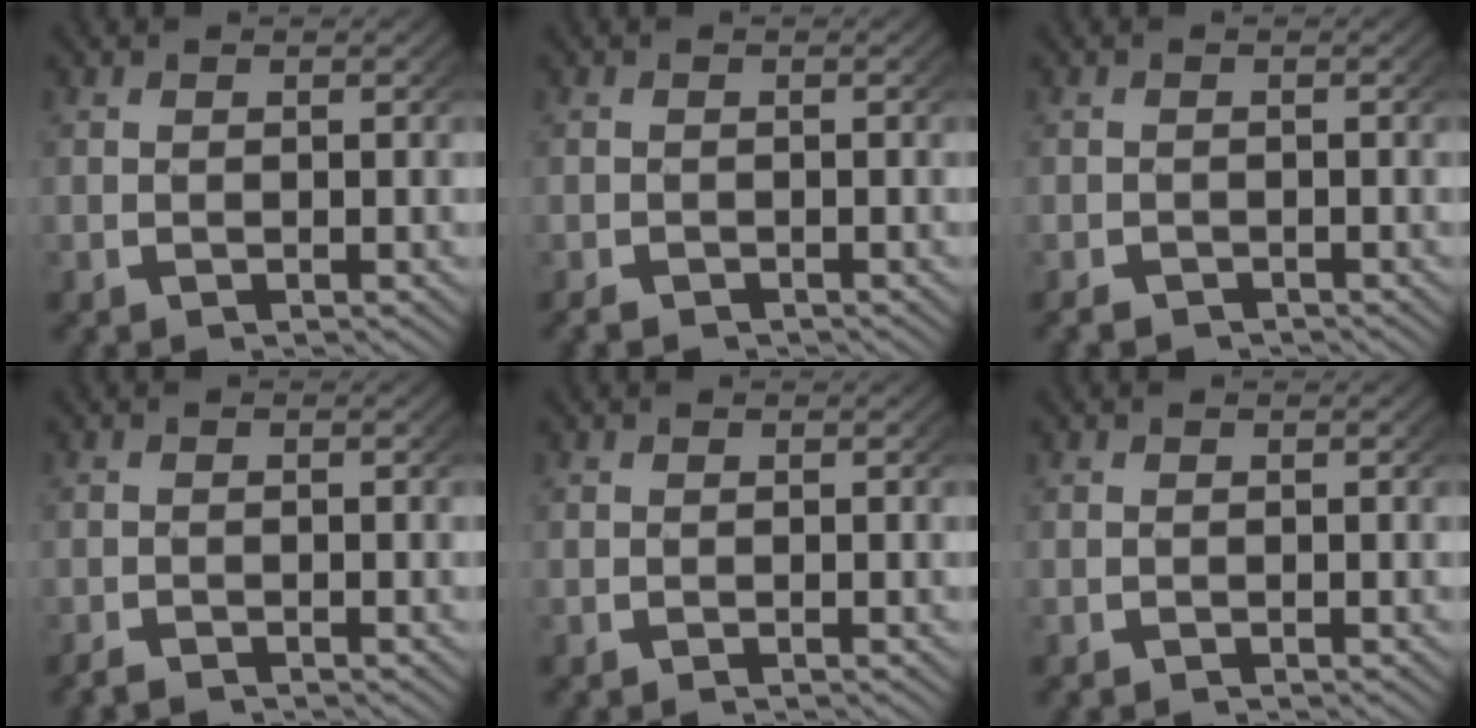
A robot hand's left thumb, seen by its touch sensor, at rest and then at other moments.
{"total": 1.2, "force": [-1.0, 0.5, 0.2], "torque": [-0.001, -0.010, -0.017]}
{"total": 1.6, "force": [-1.4, 0.6, 0.1], "torque": [0.000, -0.012, -0.023]}
{"total": 1.0, "force": [-0.9, 0.2, 0.1], "torque": [-0.002, -0.007, -0.020]}
{"total": 0.0}
{"total": 0.0}